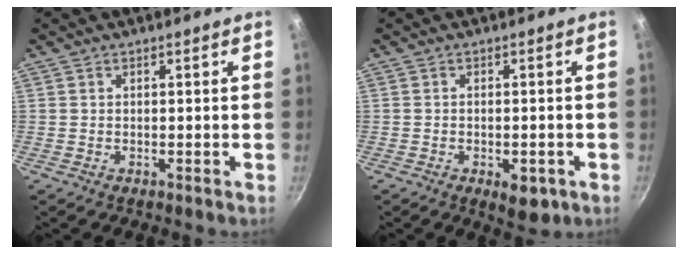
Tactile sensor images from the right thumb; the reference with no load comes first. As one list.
[{"total": 5.2, "force": [-2.1, 2.6, 4.0], "torque": [-0.040, 0.008, -0.022]}]